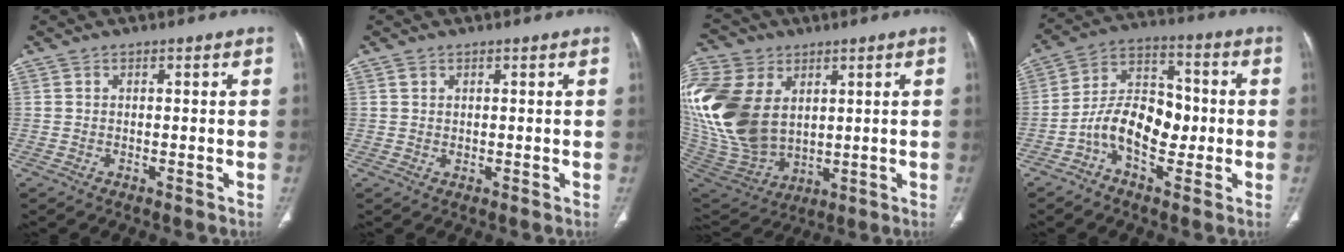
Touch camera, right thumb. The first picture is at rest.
{"total": 1.1, "force": [0.6, 0.8, 0.5], "torque": [-0.007, -0.002, 0.014]}
{"total": 27.4, "force": [5.7, 19.2, 18.7], "torque": [-0.427, -0.004, 0.128]}
{"total": 12.1, "force": [-2.7, 7.4, 9.2], "torque": [-0.133, 0.038, -0.055]}